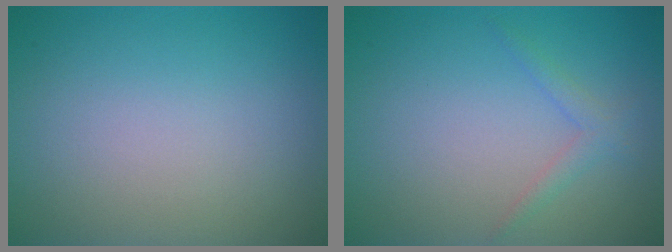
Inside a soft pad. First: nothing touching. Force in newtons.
{"total": 1.3, "press": 1.3, "slide": 0.1}